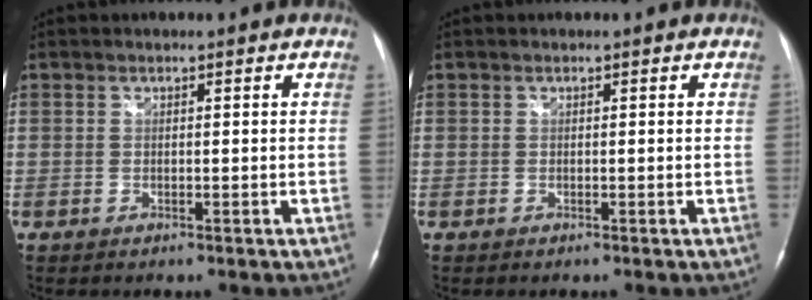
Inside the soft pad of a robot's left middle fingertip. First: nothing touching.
{"total": 0.0}